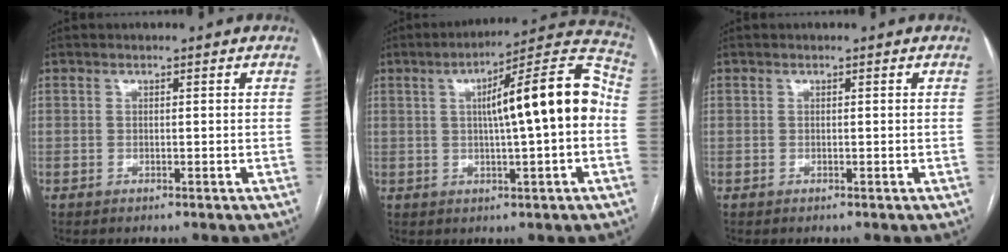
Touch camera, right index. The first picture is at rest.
{"total": 14.6, "force": [0.7, 1.3, 14.5], "torque": [-0.210, 0.034, 0.005]}
{"total": 0.0}